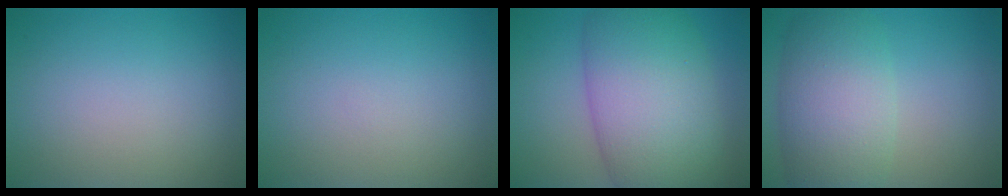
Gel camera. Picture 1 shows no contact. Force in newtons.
{"total": 0.0}
{"total": 12.1, "press": 12.0, "slide": 0.4}
{"total": 7.4, "press": 7.4, "slide": 0.4}